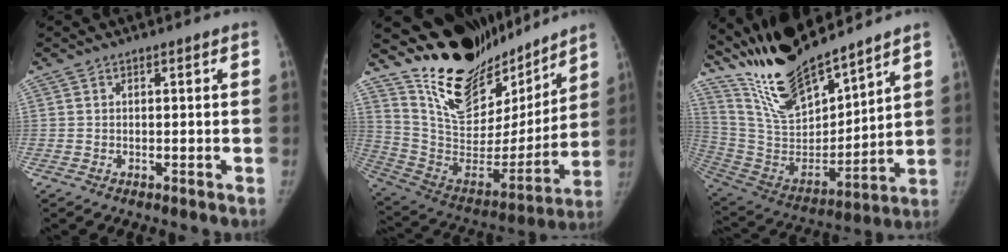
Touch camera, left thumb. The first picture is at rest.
{"total": 24.5, "force": [20.6, 9.6, 9.3], "torque": [-0.119, -0.120, 0.345]}
{"total": 20.1, "force": [17.2, 4.6, 9.3], "torque": [-0.135, -0.101, 0.332]}